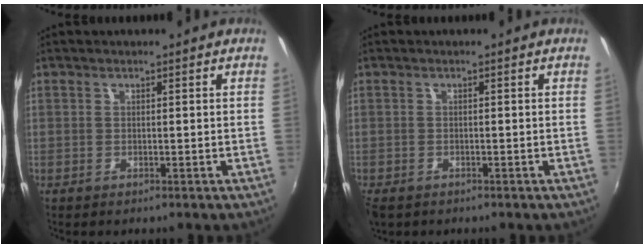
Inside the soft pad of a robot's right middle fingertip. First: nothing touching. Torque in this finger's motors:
{"motor_torque": [0.27, -0.26, 0.08, 0.01]}